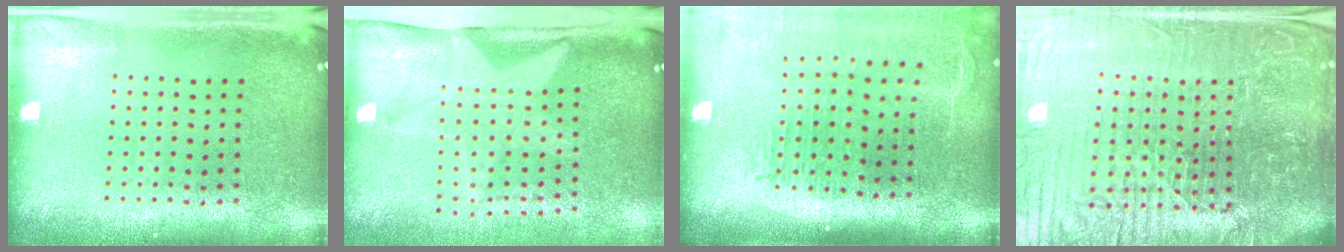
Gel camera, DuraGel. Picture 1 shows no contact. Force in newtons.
{"total": 2.1, "press": 1.5, "slide": 1.4}
{"total": 2.5, "press": 2.0, "slide": 1.5}
{"total": 7.9, "press": 7.0, "slide": 3.6}